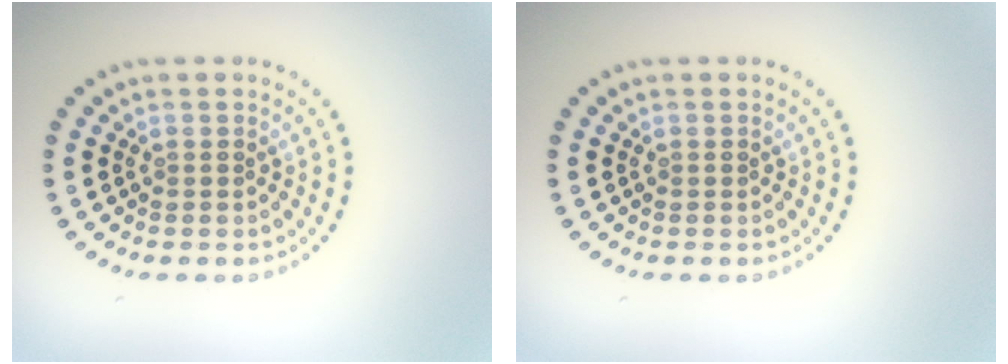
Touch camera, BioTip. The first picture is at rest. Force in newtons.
{"total": 0.0}